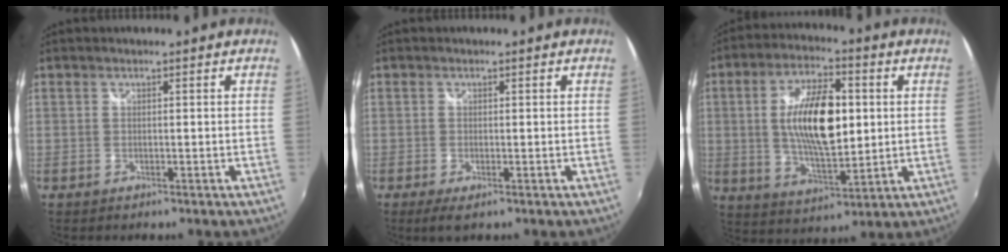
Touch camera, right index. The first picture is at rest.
{"total": 2.1, "force": [-0.8, 0.5, 1.8], "torque": [-0.036, -0.010, -0.012]}
{"total": 15.2, "force": [1.6, 6.4, 13.7], "torque": [-0.250, 0.003, 0.031]}